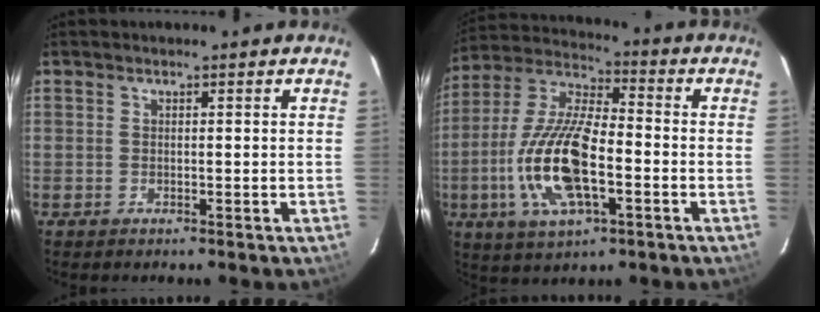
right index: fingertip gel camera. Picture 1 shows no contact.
{"total": 17.4, "force": [-4.7, 6.4, 15.5], "torque": [-0.326, -0.005, -0.091]}